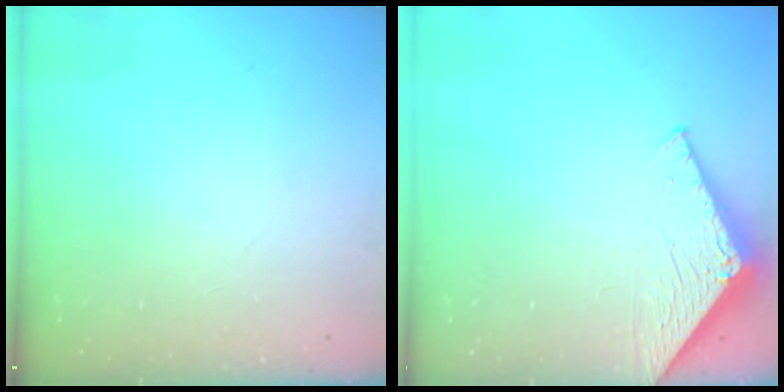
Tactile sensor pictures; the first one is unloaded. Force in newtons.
{"total": 3.0, "press": 3.0, "slide": 0.2}